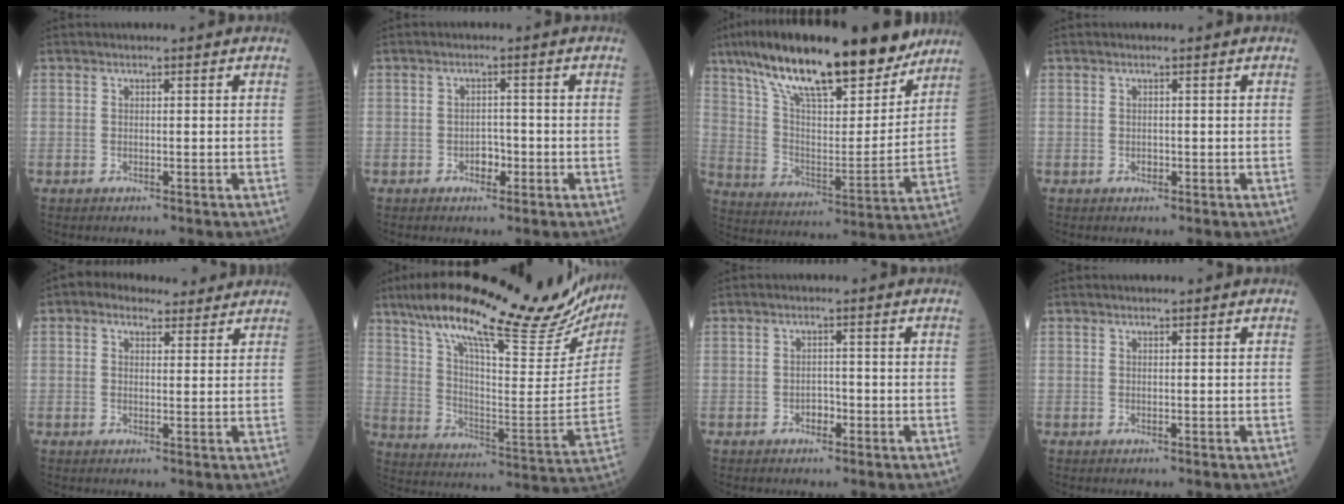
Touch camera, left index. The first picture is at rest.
{"total": 2.0, "force": [-1.0, 1.3, 1.2], "torque": [-0.011, 0.006, -0.017]}
{"total": 24.3, "force": [18.0, 5.9, 15.2], "torque": [-0.250, 0.023, 0.293]}
{"total": 0.5, "force": [-0.1, 0.4, 0.3], "torque": [-0.002, 0.002, -0.004]}
{"total": 5.2, "force": [3.7, 3.0, 2.0], "torque": [-0.033, 0.030, 0.059]}
{"total": 30.7, "force": [24.7, 6.5, 17.0], "torque": [-0.271, -0.012, 0.336]}
{"total": 1.5, "force": [-0.9, 1.0, 0.8], "torque": [-0.005, 0.006, -0.015]}
{"total": 0.0}